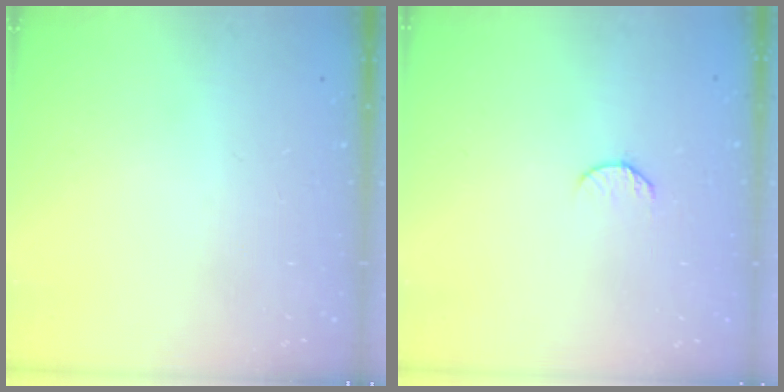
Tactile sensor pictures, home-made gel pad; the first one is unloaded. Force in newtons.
{"total": 6.8, "press": 6.7, "slide": 0.8}